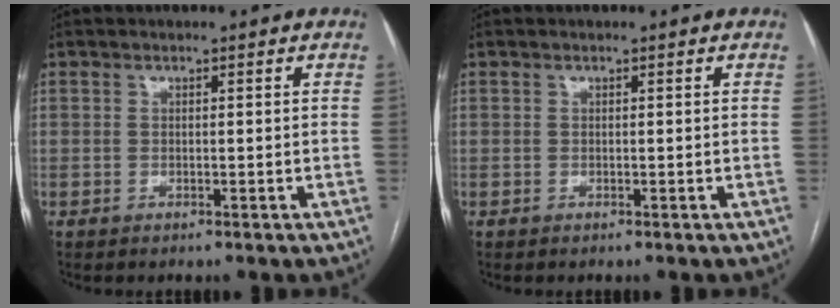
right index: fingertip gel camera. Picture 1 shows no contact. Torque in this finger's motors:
{"motor_torque": [0.00, 0.00, 0.00, -0.01]}